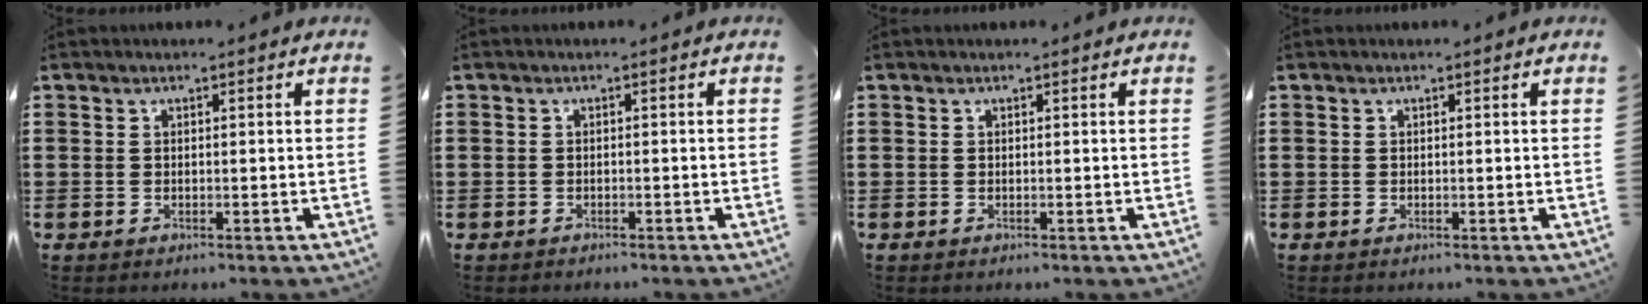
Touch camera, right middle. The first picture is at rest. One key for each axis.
{"total": 0.8, "fx": -0.7, "fy": 0.4, "fz": -0.1, "tx": 0.001, "ty": 0.001, "tz": -0.015}
{"total": 0.0}
{"total": 0.0}